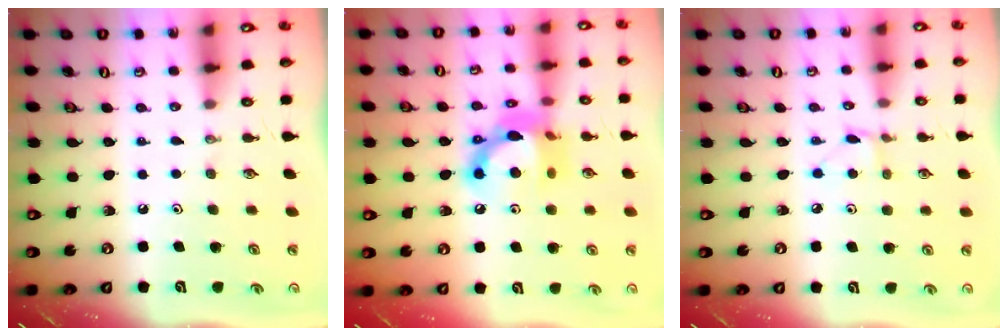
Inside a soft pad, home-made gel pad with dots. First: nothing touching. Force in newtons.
{"total": 13.4, "press": 13.4, "slide": 1.0}
{"total": 2.6, "press": 2.6, "slide": 0.3}